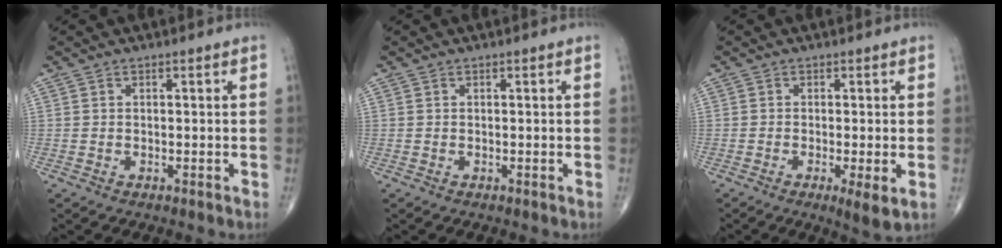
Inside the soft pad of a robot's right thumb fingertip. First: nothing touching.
{"total": 0.0}
{"total": 4.1, "force": [-1.1, 0.7, 3.9], "torque": [-0.070, -0.015, -0.022]}